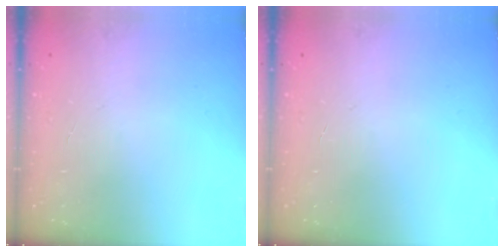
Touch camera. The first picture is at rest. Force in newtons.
{"total": 0.0}